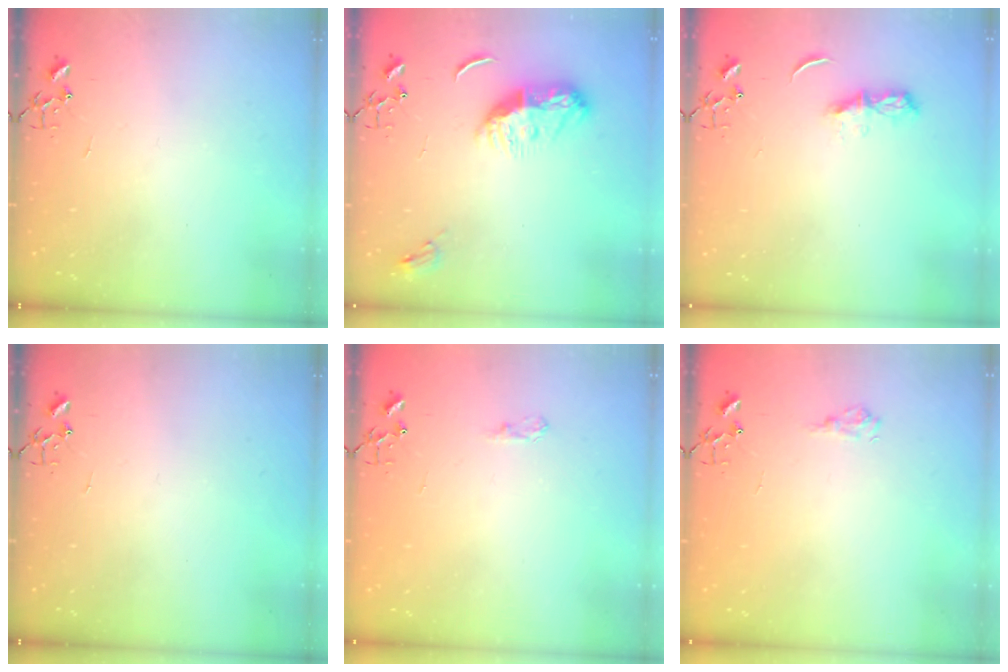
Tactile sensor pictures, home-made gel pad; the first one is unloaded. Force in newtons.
{"total": 11.6, "press": 11.6, "slide": 0.3}
{"total": 6.1, "press": 6.0, "slide": 0.7}
{"total": 0.0}
{"total": 6.8, "press": 6.8, "slide": 0.6}
{"total": 6.6, "press": 6.5, "slide": 0.9}